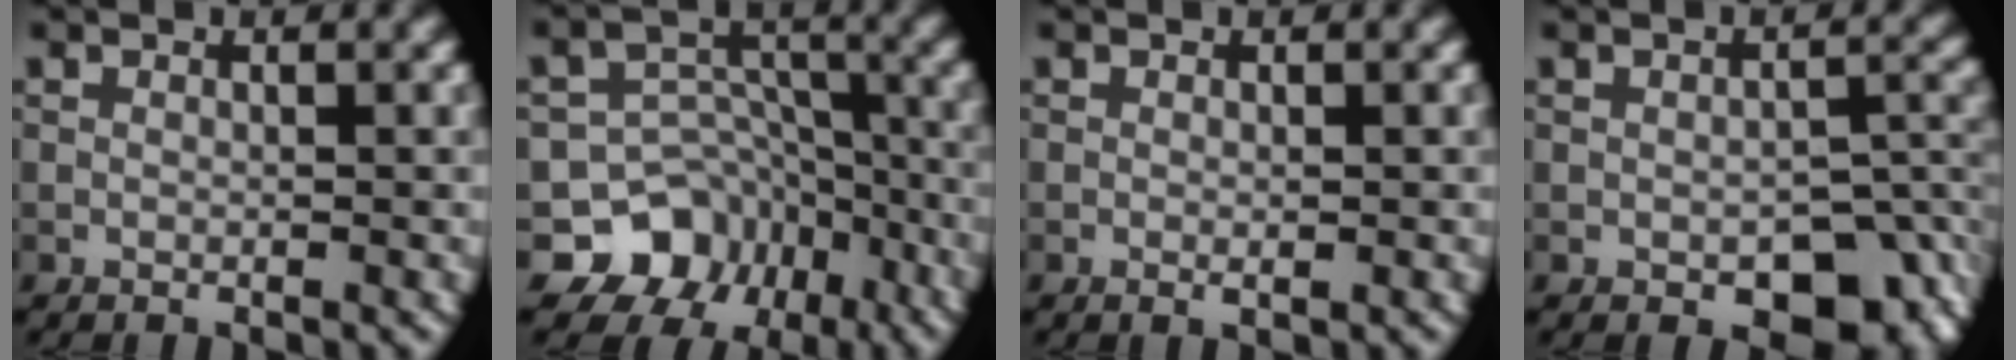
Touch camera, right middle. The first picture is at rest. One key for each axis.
{"total": 10.3, "fx": -6.5, "fy": 7.7, "fz": 1.9, "tx": -0.023, "ty": 0.007, "tz": -0.104}
{"total": 0.5, "fx": -0.1, "fy": 0.1, "fz": 0.5, "tx": -0.008, "ty": -0.003, "tz": 0.000}
{"total": 5.9, "fx": -2.5, "fy": 3.0, "fz": 4.4, "tx": -0.053, "ty": -0.007, "tz": -0.027}